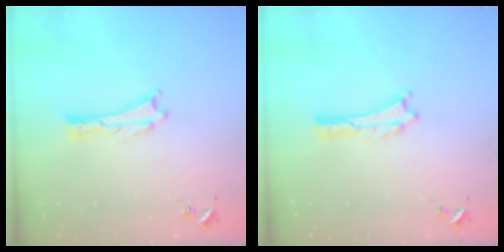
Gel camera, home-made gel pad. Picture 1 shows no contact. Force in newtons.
{"total": 0.0}